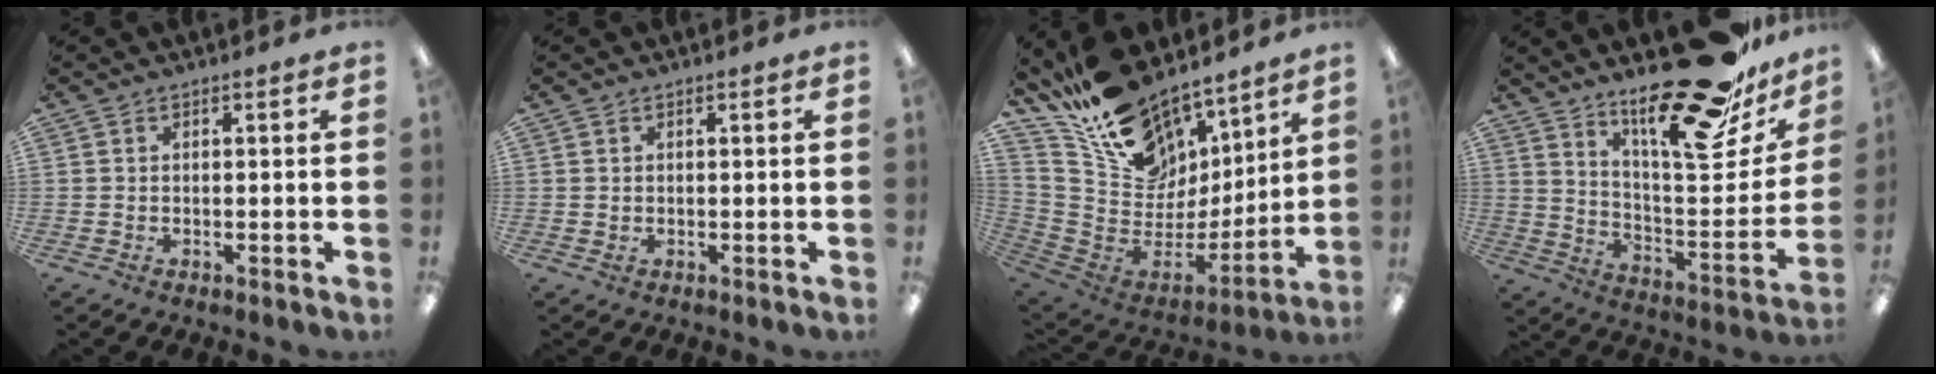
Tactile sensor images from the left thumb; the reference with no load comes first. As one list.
[{"total": 0.7, "force": [0.4, 0.5, 0.1], "torque": [-0.003, 0.003, 0.006]}, {"total": 19.3, "force": [14.8, 10.3, 6.7], "torque": [-0.132, -0.122, 0.280]}, {"total": 26.5, "force": [19.7, 8.0, 15.8], "torque": [-0.216, -0.136, 0.319]}]